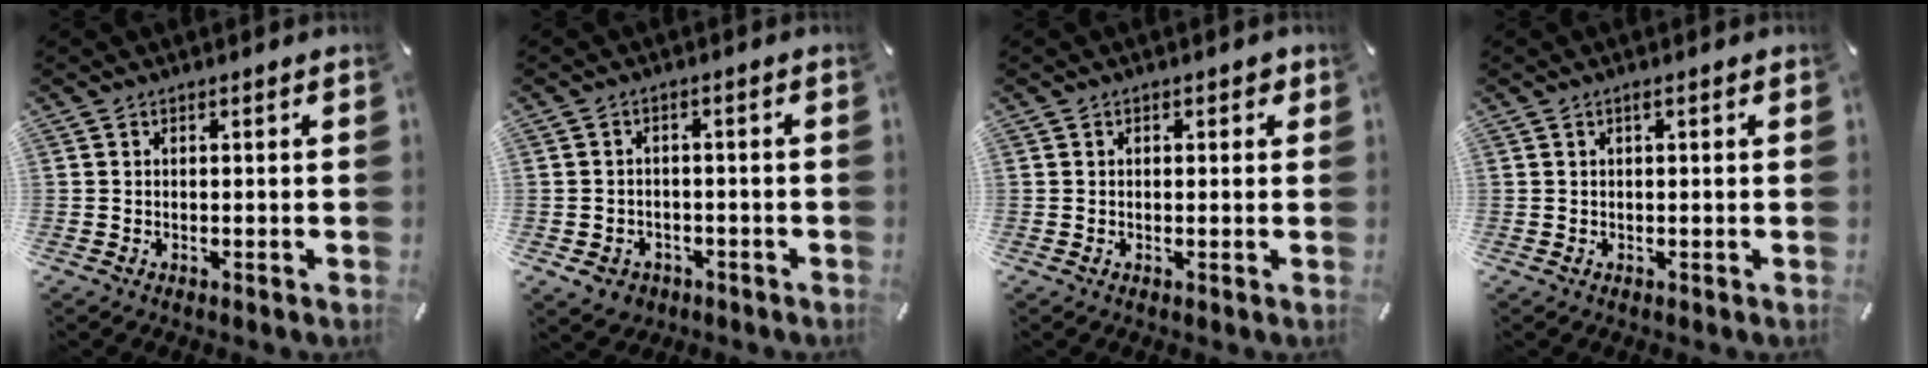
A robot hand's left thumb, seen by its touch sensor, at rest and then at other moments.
{"total": 4.5, "force": [-2.2, 3.7, 1.5], "torque": [-0.037, 0.009, -0.042]}
{"total": 1.4, "force": [0.4, 1.0, 1.0], "torque": [-0.004, 0.001, 0.001]}
{"total": 1.2, "force": [0.2, 0.2, 1.1], "torque": [-0.021, -0.001, 0.004]}